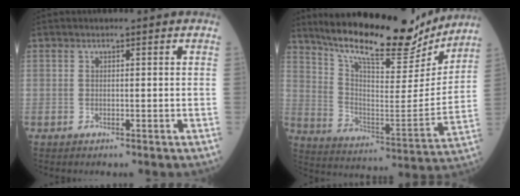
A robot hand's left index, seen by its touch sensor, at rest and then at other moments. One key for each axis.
{"total": 21.6, "fx": 18.7, "fy": 4.5, "fz": 9.8, "tx": -0.167, "ty": -0.020, "tz": 0.288}